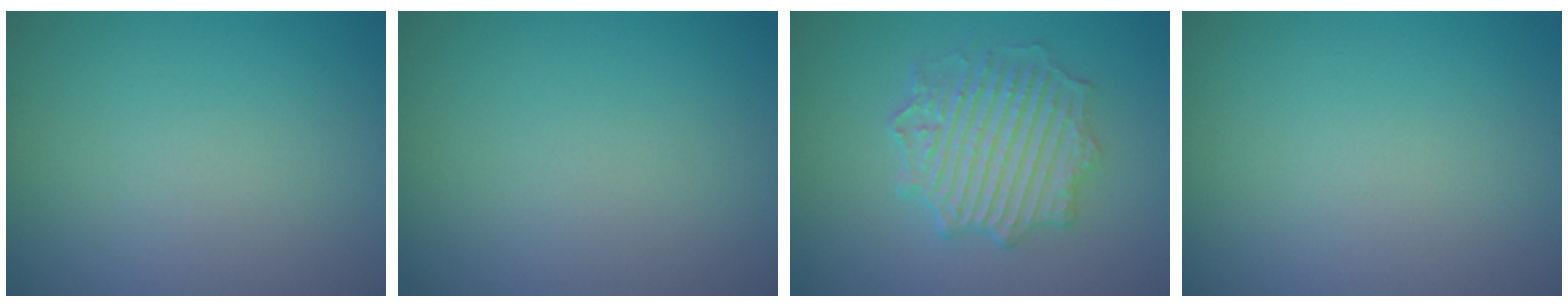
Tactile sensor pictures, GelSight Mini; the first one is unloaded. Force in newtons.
{"total": 0.0}
{"total": 4.8, "press": 4.5, "slide": 1.7}
{"total": 0.0}